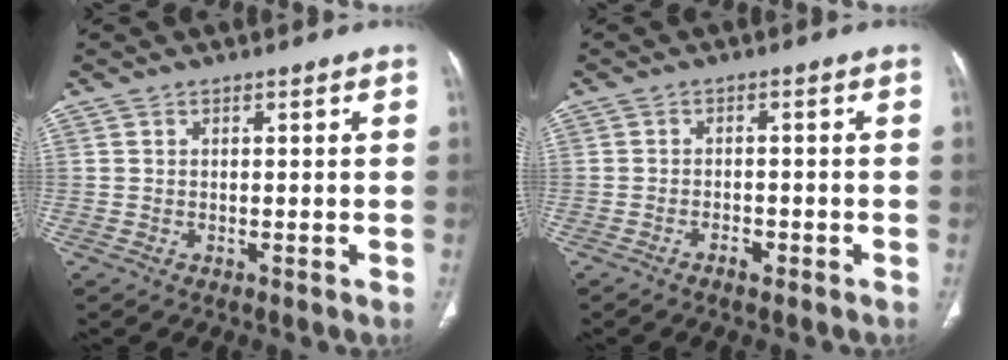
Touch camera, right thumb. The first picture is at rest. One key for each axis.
{"total": 1.9, "fx": -1.4, "fy": 0.7, "fz": 1.1, "tx": -0.024, "ty": 0.010, "tz": -0.024}